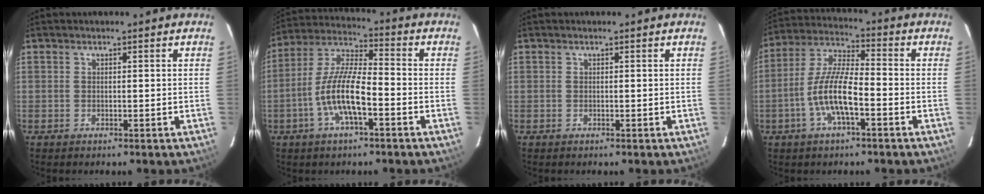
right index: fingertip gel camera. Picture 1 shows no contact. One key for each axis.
{"total": 11.4, "fx": -4.3, "fy": 2.9, "fz": 10.2, "tx": -0.214, "ty": 0.003, "tz": -0.083}
{"total": 0.0}
{"total": 10.5, "fx": -3.9, "fy": 2.6, "fz": 9.4, "tx": -0.200, "ty": 0.004, "tz": -0.076}